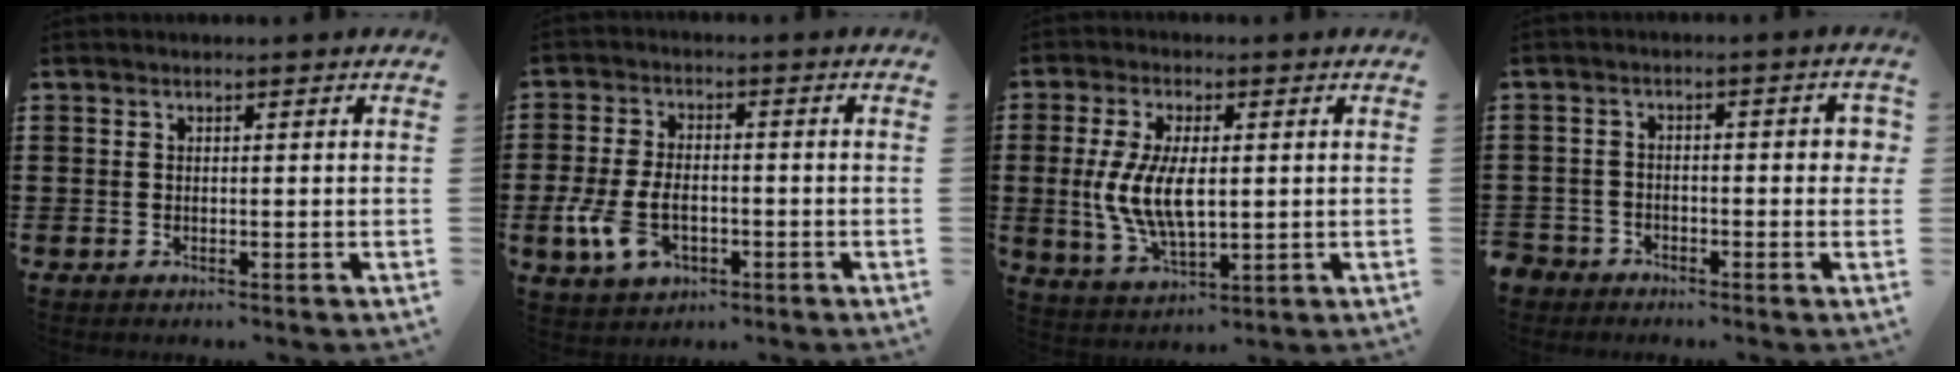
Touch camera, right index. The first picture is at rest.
{"total": 7.4, "force": [-2.3, 4.4, 5.5], "torque": [-0.126, 0.002, -0.046]}
{"total": 8.6, "force": [0.3, 4.1, 7.6], "torque": [-0.169, 0.001, 0.000]}
{"total": 3.0, "force": [-2.4, 1.6, 0.8], "torque": [-0.018, 0.006, -0.054]}